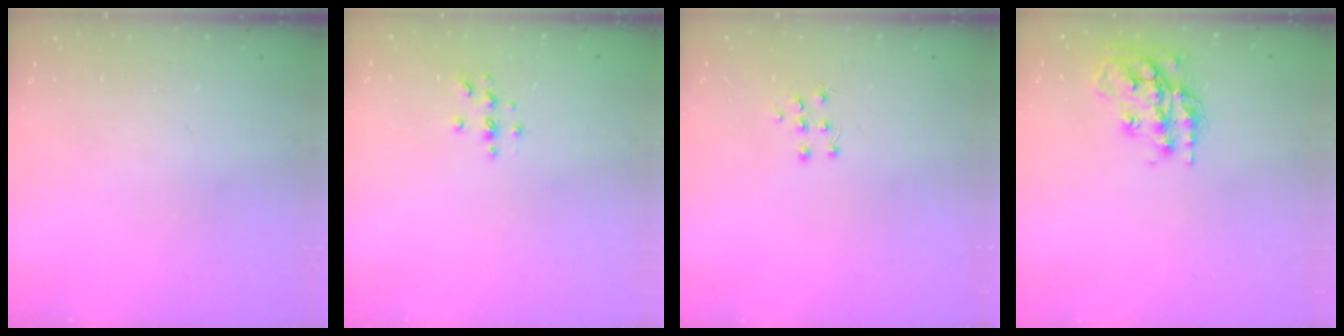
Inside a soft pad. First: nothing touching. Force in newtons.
{"total": 3.8, "press": 3.8, "slide": 0.4}
{"total": 4.9, "press": 4.9, "slide": 0.4}
{"total": 17.1, "press": 17.1, "slide": 1.4}